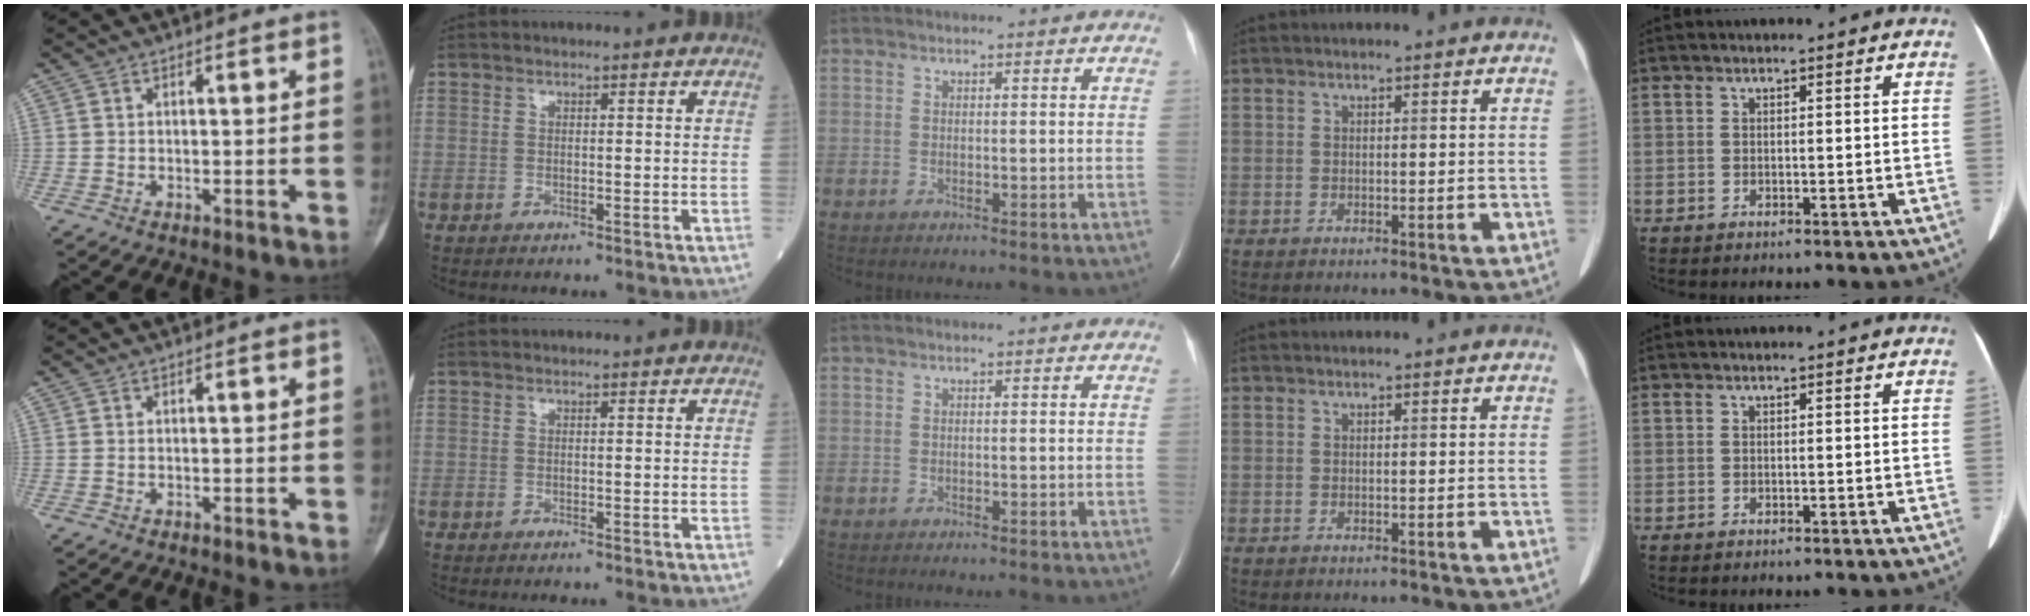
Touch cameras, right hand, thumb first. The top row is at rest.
{}